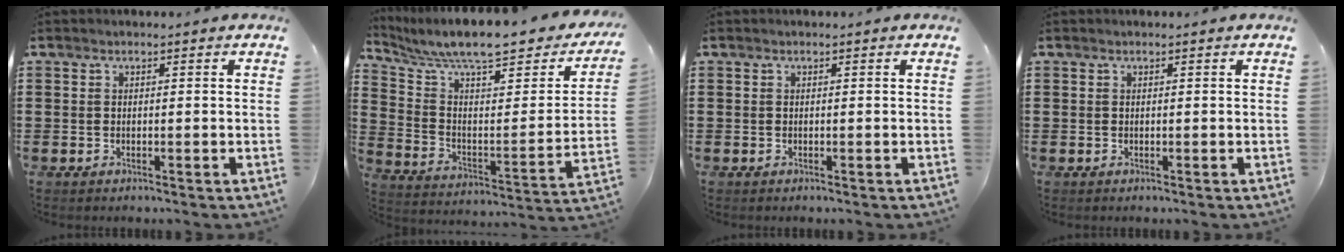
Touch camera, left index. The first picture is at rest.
{"total": 9.1, "force": [7.8, 1.0, 4.6], "torque": [-0.114, -0.059, 0.131]}
{"total": 0.0}
{"total": 0.0}